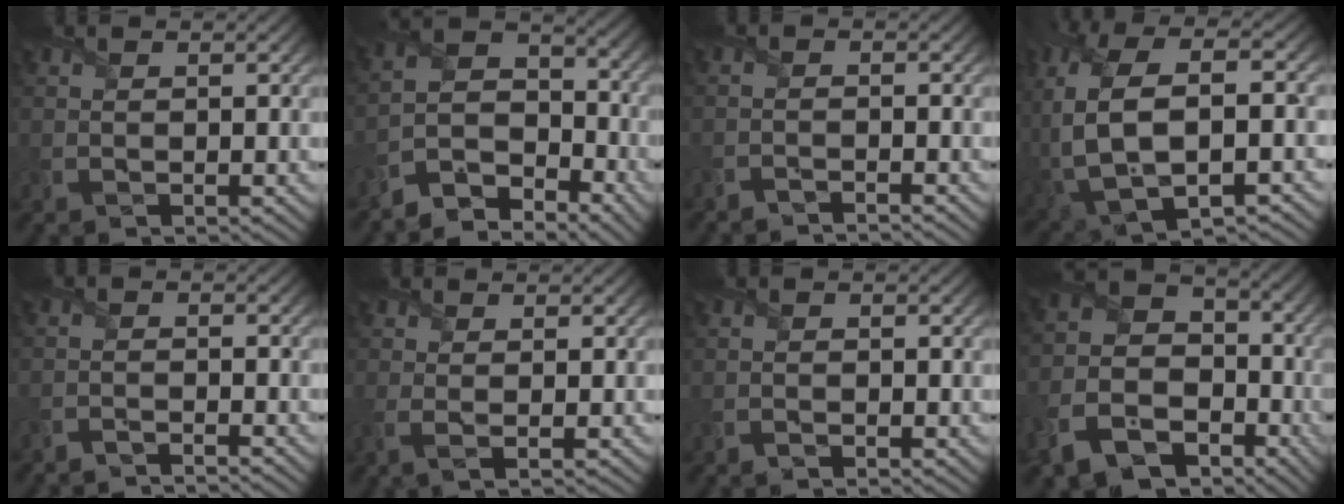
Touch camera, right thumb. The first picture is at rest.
{"total": 7.5, "force": [-6.2, 3.0, 2.9], "torque": [-0.050, 0.002, -0.134]}
{"total": 1.7, "force": [-1.6, -0.6, -0.3], "torque": [0.003, -0.001, -0.038]}
{"total": 12.1, "force": [-1.8, 6.1, 10.2], "torque": [-0.253, -0.011, -0.031]}
{"total": 2.1, "force": [-1.9, -0.6, -0.2], "torque": [0.002, -0.002, -0.045]}
{"total": 1.8, "force": [0.4, 0.5, 1.7], "torque": [-0.046, -0.001, 0.005]}
{"total": 0.6, "force": [-0.5, 0.3, 0.3], "torque": [-0.004, -0.002, -0.010]}
{"total": 13.7, "force": [-6.9, 9.6, 6.9], "torque": [-0.171, -0.045, -0.130]}